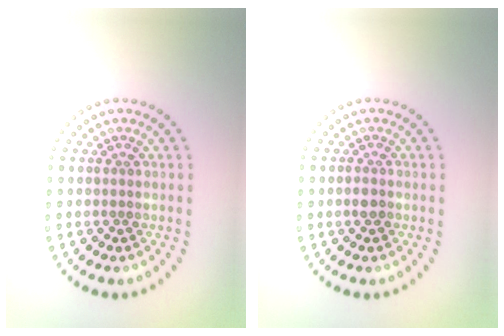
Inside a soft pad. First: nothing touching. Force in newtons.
{"total": 1.1, "press": 1.0, "slide": 0.3}